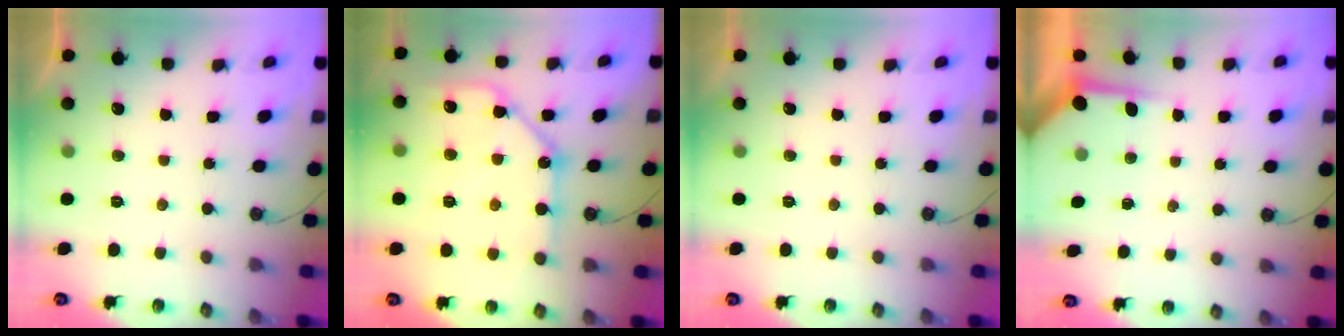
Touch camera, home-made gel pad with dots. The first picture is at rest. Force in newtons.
{"total": 13.3, "press": 13.2, "slide": 1.5}
{"total": 0.0}
{"total": 3.5, "press": 3.5, "slide": 0.3}